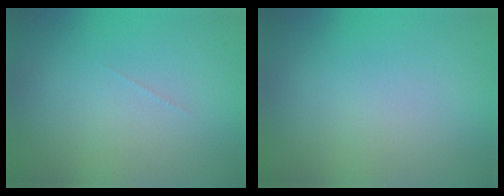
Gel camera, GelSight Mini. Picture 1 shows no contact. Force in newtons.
{"total": 0.0}